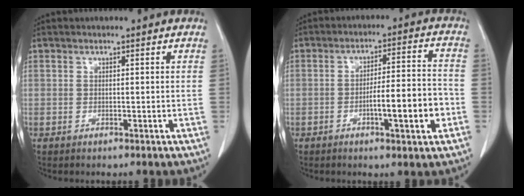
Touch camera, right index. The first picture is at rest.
{"total": 9.4, "force": [-3.1, 1.0, 8.9], "torque": [-0.136, 0.010, -0.047]}